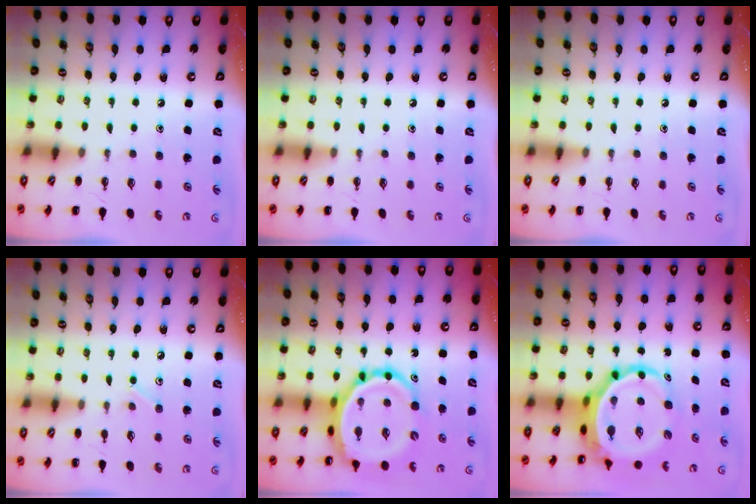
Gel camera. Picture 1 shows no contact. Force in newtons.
{"total": 0.0}
{"total": 0.0}
{"total": 4.9, "press": 4.7, "slide": 1.5}
{"total": 15.1, "press": 14.4, "slide": 4.3}
{"total": 9.0, "press": 8.6, "slide": 2.5}